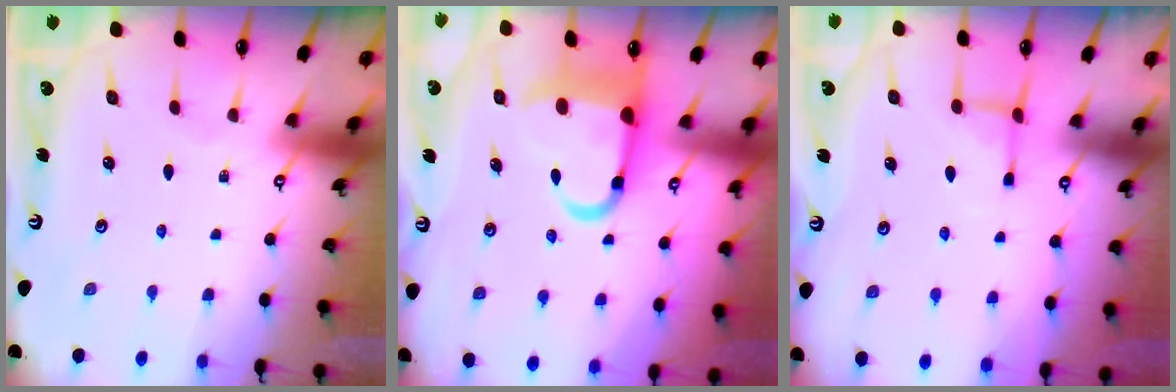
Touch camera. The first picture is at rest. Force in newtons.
{"total": 11.2, "press": 11.0, "slide": 2.3}
{"total": 4.4, "press": 4.3, "slide": 0.7}